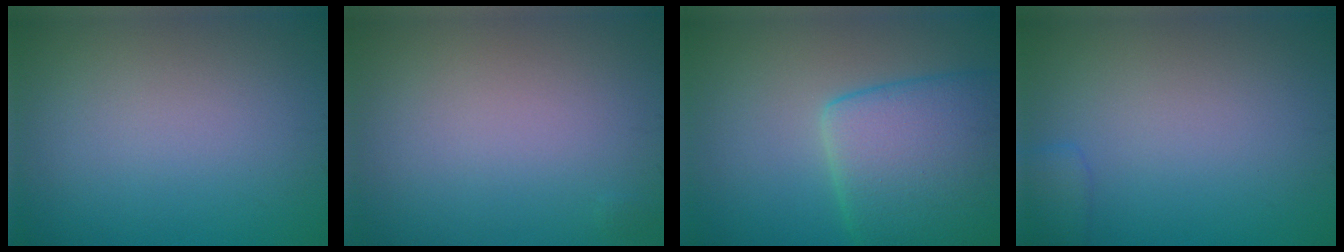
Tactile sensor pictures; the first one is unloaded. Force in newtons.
{"total": 0.0}
{"total": 8.9, "press": 8.9, "slide": 0.3}
{"total": 1.5, "press": 1.5, "slide": 0.1}